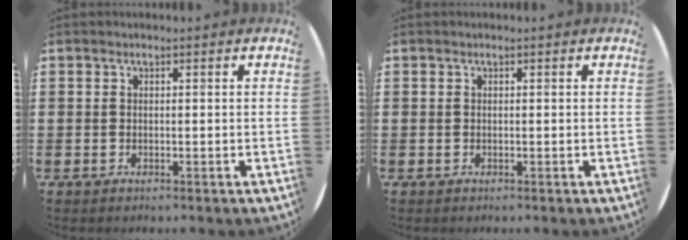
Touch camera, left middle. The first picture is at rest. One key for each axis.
{"total": 0.0}